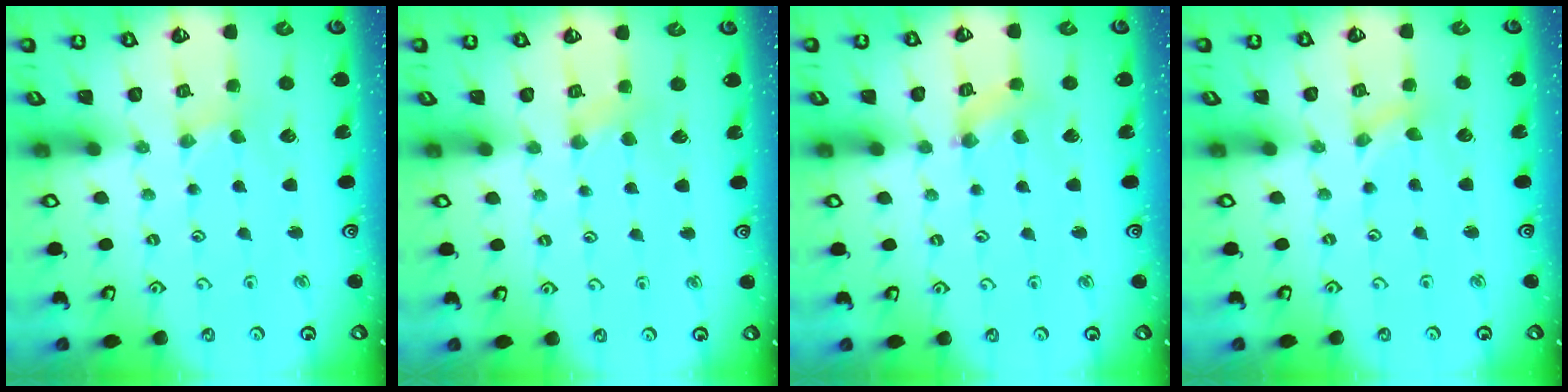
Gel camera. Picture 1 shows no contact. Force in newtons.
{"total": 2.8, "press": 2.7, "slide": 0.6}
{"total": 1.4, "press": 1.4, "slide": 0.3}
{"total": 0.0}